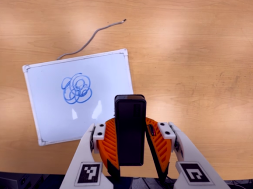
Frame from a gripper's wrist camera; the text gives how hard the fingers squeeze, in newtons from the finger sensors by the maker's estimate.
{"total": 5.0, "left": 4.4, "right": 5.6}